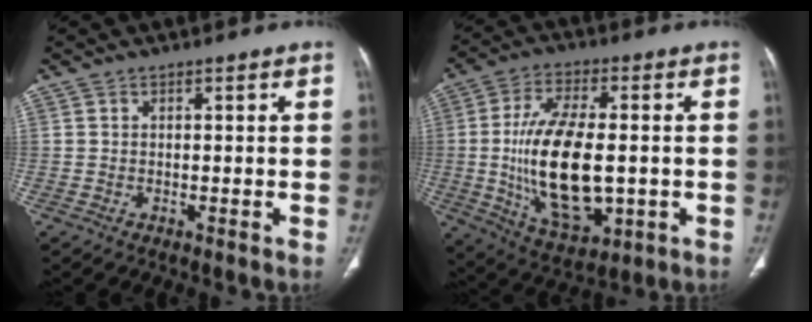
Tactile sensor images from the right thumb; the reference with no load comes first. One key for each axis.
{"total": 19.2, "fx": -1.3, "fy": 9.3, "fz": 16.7, "tx": -0.299, "ty": -0.007, "tz": -0.009}